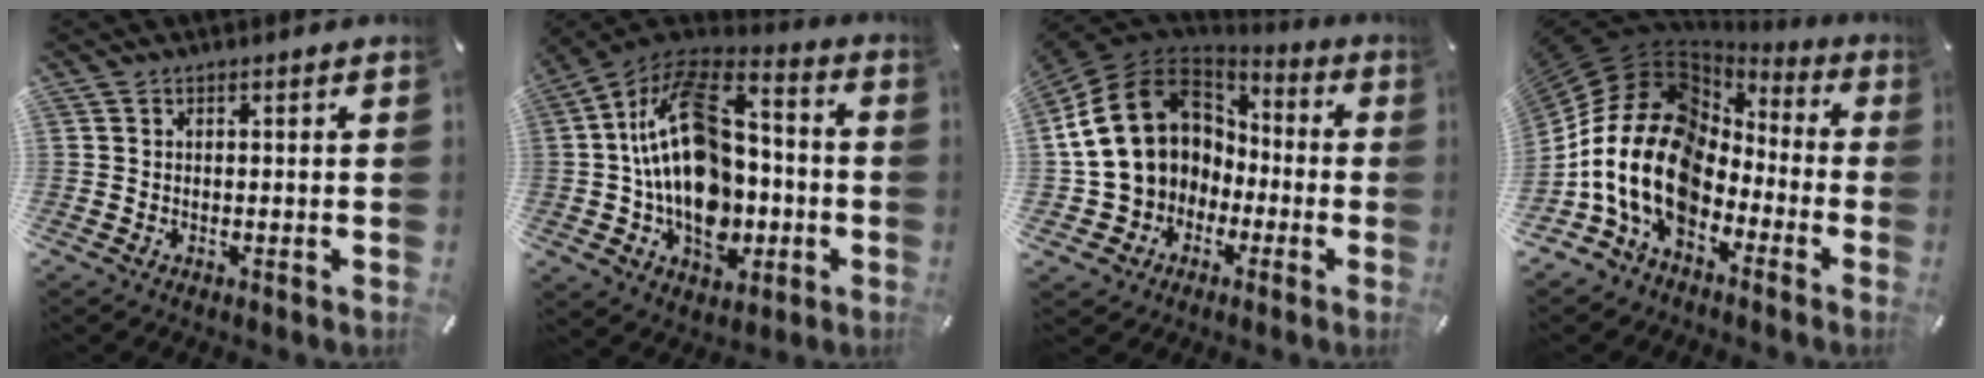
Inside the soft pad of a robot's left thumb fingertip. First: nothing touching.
{"total": 23.2, "force": [-1.0, 16.4, 16.5], "torque": [-0.307, 0.000, -0.013]}
{"total": 19.2, "force": [0.9, 16.4, 10.0], "torque": [-0.213, 0.010, 0.026]}
{"total": 20.5, "force": [-4.1, 14.6, 13.7], "torque": [-0.331, 0.002, -0.078]}